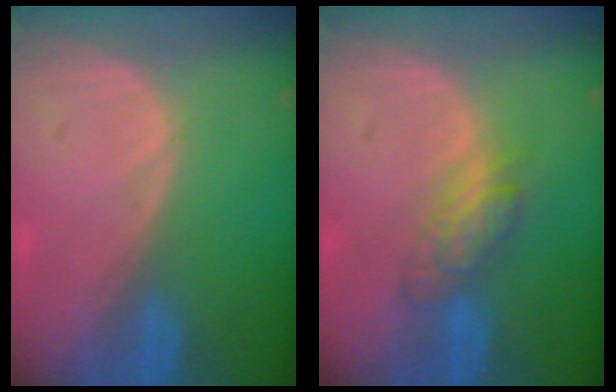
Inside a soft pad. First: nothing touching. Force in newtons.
{"total": 5.0, "press": 4.6, "slide": 2.0}